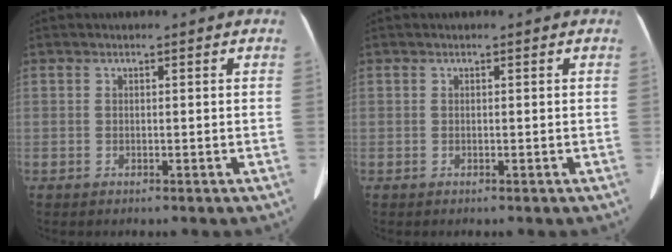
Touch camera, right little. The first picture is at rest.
{"total": 0.0}